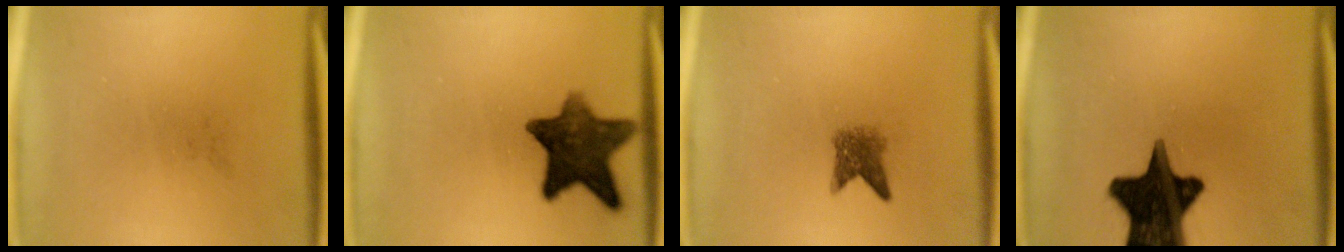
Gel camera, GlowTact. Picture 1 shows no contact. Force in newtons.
{"total": 11.5}
{"total": 3.0}
{"total": 18.9}